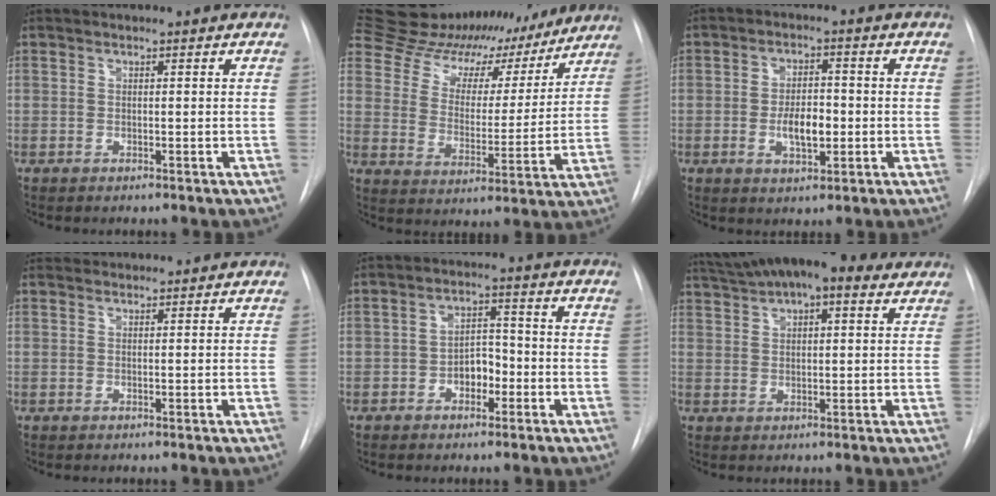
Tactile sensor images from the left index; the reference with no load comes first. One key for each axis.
{"total": 21.7, "fx": 20.1, "fy": 6.6, "fz": 5.0, "tx": -0.075, "ty": -0.003, "tz": 0.285}
{"total": 5.8, "fx": -1.2, "fy": 2.5, "fz": 5.0, "tx": -0.089, "ty": 0.002, "tz": -0.017}
{"total": 2.3, "fx": 2.2, "fy": 0.6, "fz": 0.0, "tx": 0.001, "ty": 0.028, "tz": 0.038}
{"total": 4.5, "fx": -1.9, "fy": 2.8, "fz": 3.0, "tx": -0.046, "ty": 0.015, "tz": -0.032}
{"total": 14.9, "fx": 11.2, "fy": 4.5, "fz": 8.9, "tx": -0.156, "ty": 0.056, "tz": 0.169}